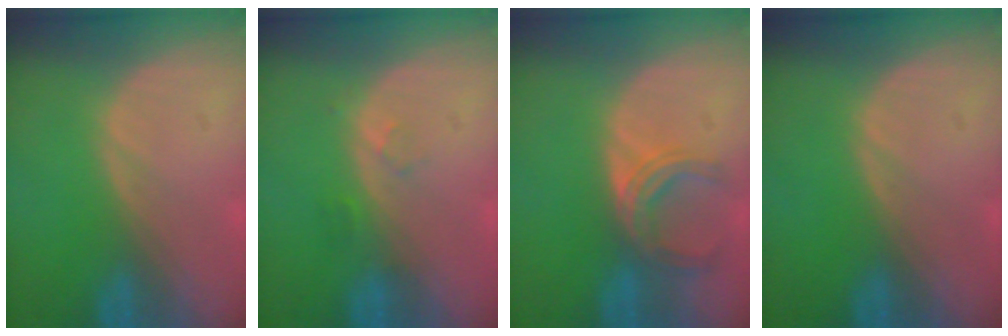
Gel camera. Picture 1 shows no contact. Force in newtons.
{"total": 1.4, "press": 1.4, "slide": 0.1}
{"total": 4.9, "press": 4.6, "slide": 1.6}
{"total": 0.0}